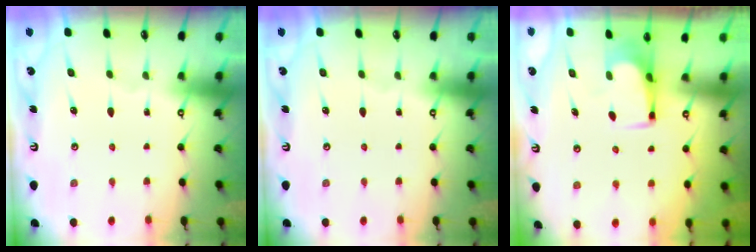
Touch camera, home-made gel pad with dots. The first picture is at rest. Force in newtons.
{"total": 0.0}
{"total": 3.5, "press": 3.5, "slide": 0.2}